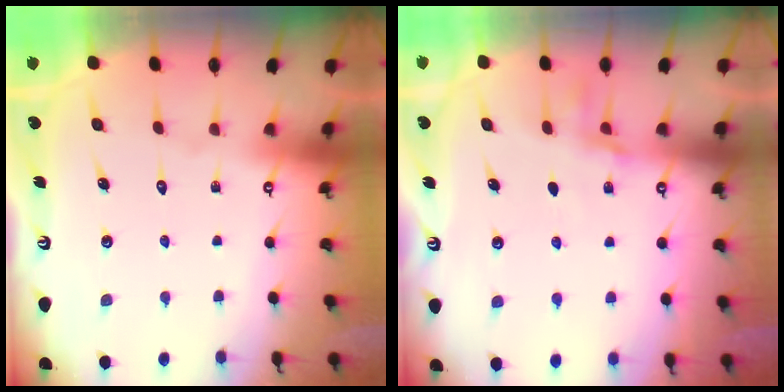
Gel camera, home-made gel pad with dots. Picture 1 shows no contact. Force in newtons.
{"total": 5.3, "press": 5.2, "slide": 1.2}